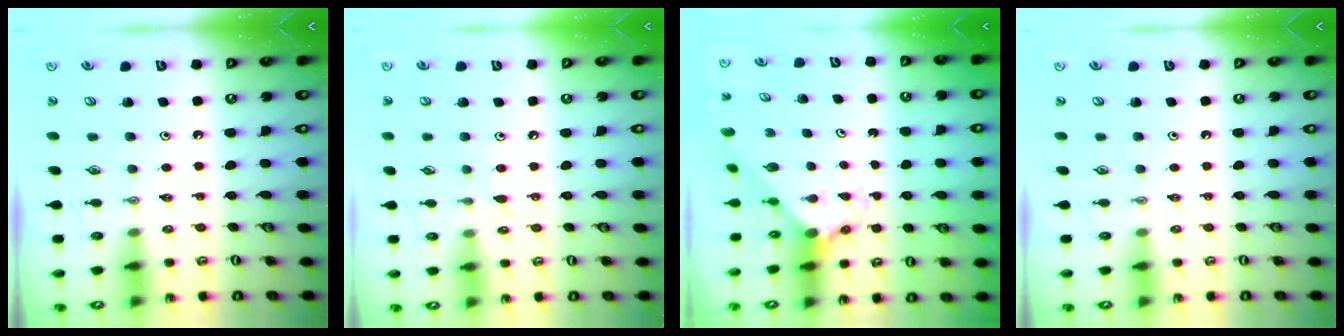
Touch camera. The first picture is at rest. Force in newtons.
{"total": 3.9, "press": 3.9, "slide": 0.6}
{"total": 1.7, "press": 1.7, "slide": 0.2}
{"total": 0.0}